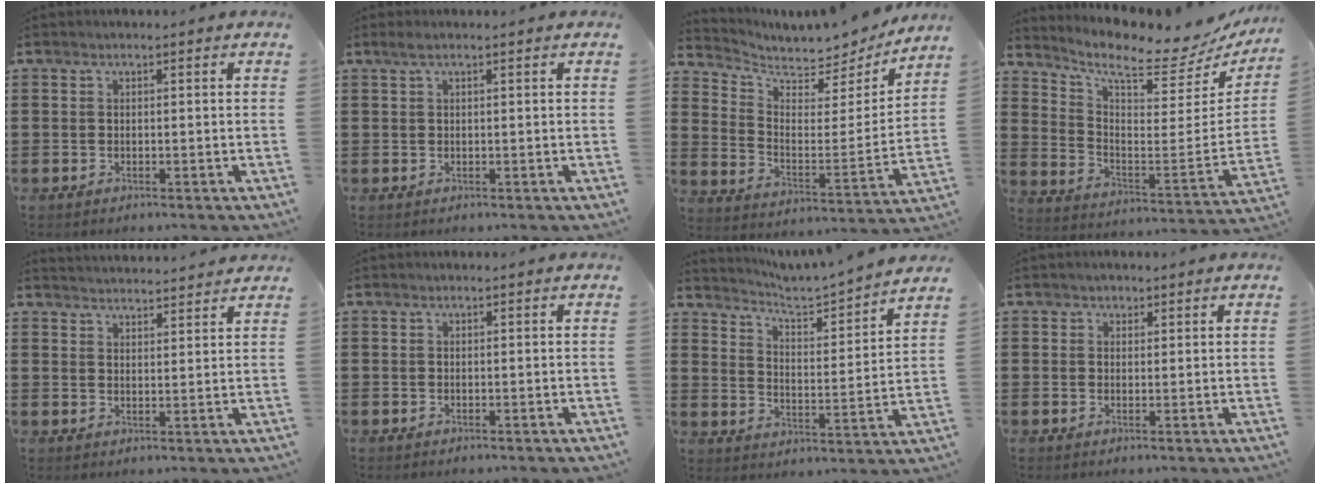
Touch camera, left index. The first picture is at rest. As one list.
[{"total": 0.9, "force": [0.4, 0.1, 0.7], "torque": [-0.015, 0.001, 0.008]}, {"total": 5.5, "force": [5.3, 1.5, 0.7], "torque": [-0.047, -0.040, 0.090]}, {"total": 7.9, "force": [6.4, 1.5, 4.4], "torque": [-0.101, -0.056, 0.101]}, {"total": 2.9, "force": [2.9, -0.2, -0.2], "torque": [-0.005, -0.013, 0.054]}, {"total": 0.0}, {"total": 3.6, "force": [3.5, -0.3, 0.7], "torque": [-0.037, -0.035, 0.049]}, {"total": 1.1, "force": [0.8, 0.8, 0.0], "torque": [-0.003, 0.004, 0.015]}]